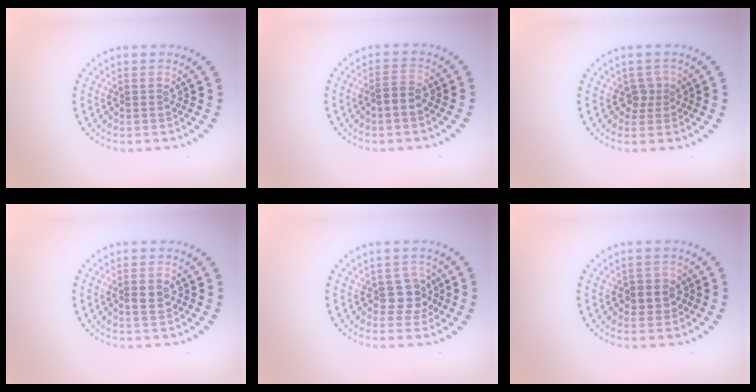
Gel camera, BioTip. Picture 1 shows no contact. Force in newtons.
{"total": 1.7, "press": 1.5, "slide": 0.7}
{"total": 1.5, "press": 1.0, "slide": 1.1}
{"total": 1.7, "press": 1.7, "slide": 0.1}
{"total": 2.4, "press": 2.1, "slide": 1.2}
{"total": 2.1, "press": 2.0, "slide": 0.8}